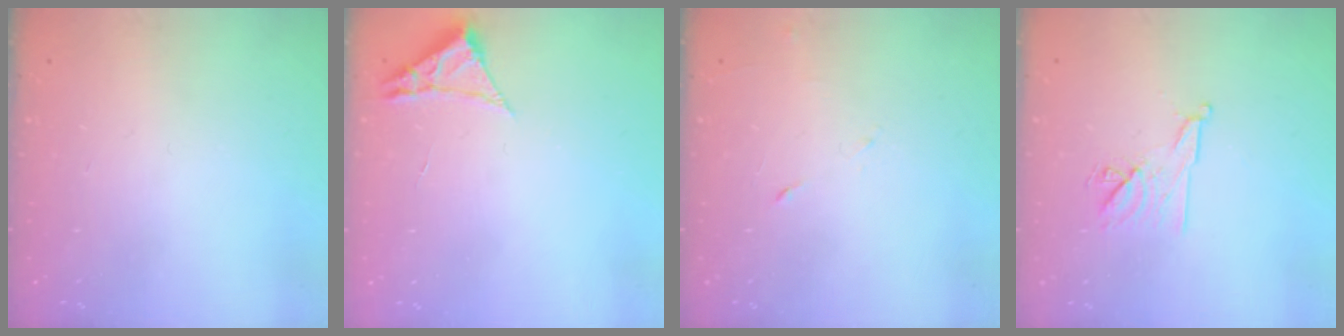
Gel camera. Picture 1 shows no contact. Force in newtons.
{"total": 2.3, "press": 2.3, "slide": 0.4}
{"total": 3.9, "press": 3.8, "slide": 0.8}
{"total": 8.9, "press": 8.9, "slide": 1.1}